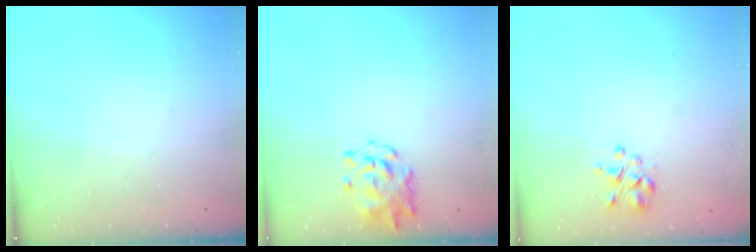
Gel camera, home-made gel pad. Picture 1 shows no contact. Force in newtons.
{"total": 1.2, "press": 1.2, "slide": 0.1}
{"total": 2.2, "press": 2.2, "slide": 0.3}